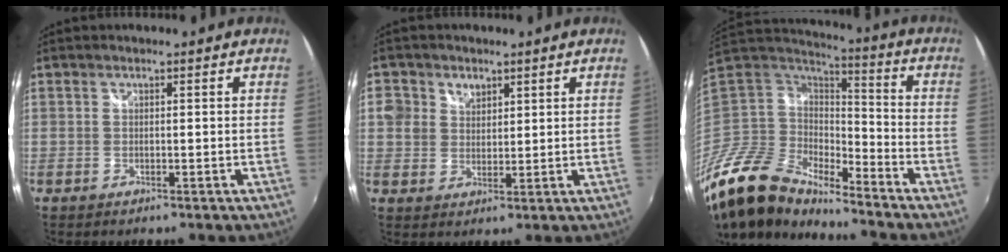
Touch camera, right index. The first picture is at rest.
{"total": 5.0, "force": [1.8, 4.5, 1.5], "torque": [-0.018, 0.016, 0.033]}
{"total": 16.6, "force": [-13.2, 7.3, 6.9], "torque": [-0.162, -0.011, -0.261]}